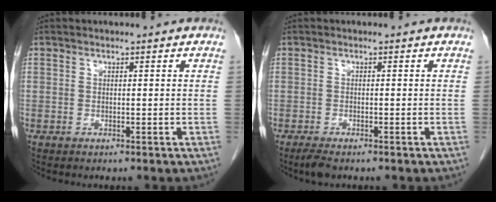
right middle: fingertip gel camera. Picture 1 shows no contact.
{"total": 2.1, "force": [-1.6, 0.5, 1.2], "torque": [-0.029, -0.006, -0.027]}